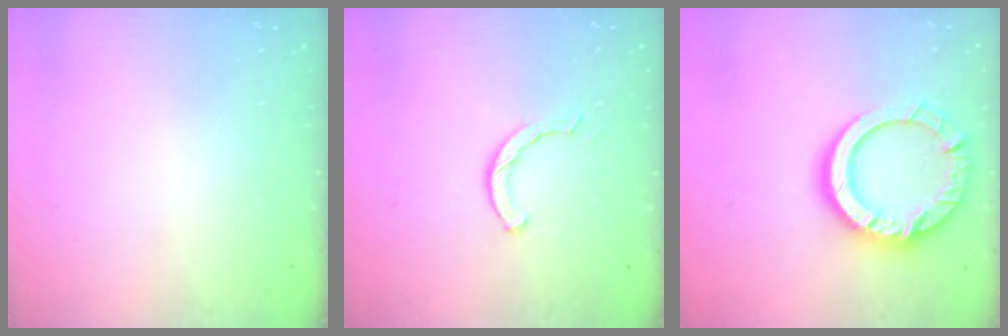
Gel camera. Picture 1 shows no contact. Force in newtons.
{"total": 2.4, "press": 2.4, "slide": 0.1}
{"total": 16.7, "press": 16.7, "slide": 1.4}